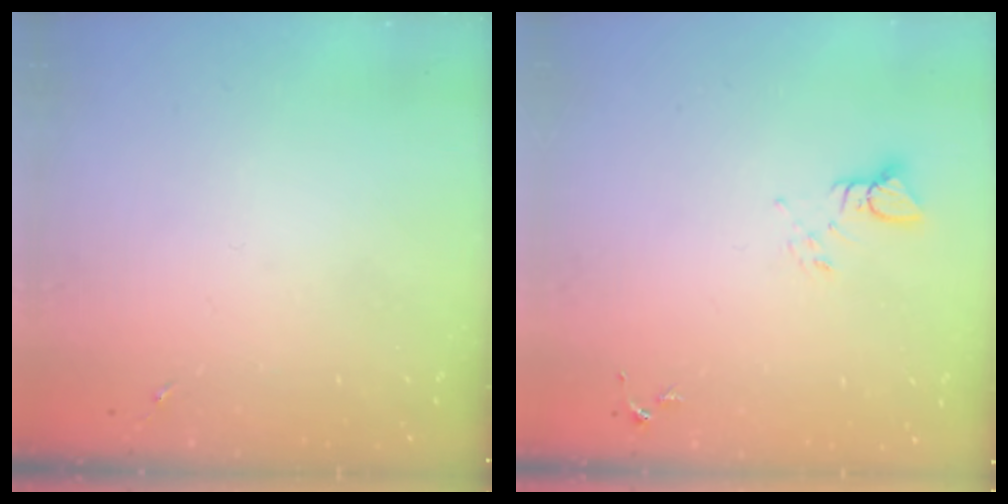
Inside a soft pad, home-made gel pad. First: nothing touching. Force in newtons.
{"total": 3.9, "press": 3.9, "slide": 0.4}